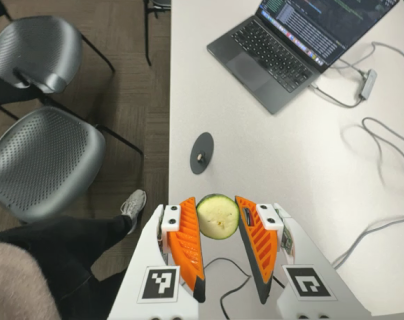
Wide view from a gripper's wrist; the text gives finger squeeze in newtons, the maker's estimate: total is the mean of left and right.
{"total": 8.2, "left": 7.7, "right": 8.7}